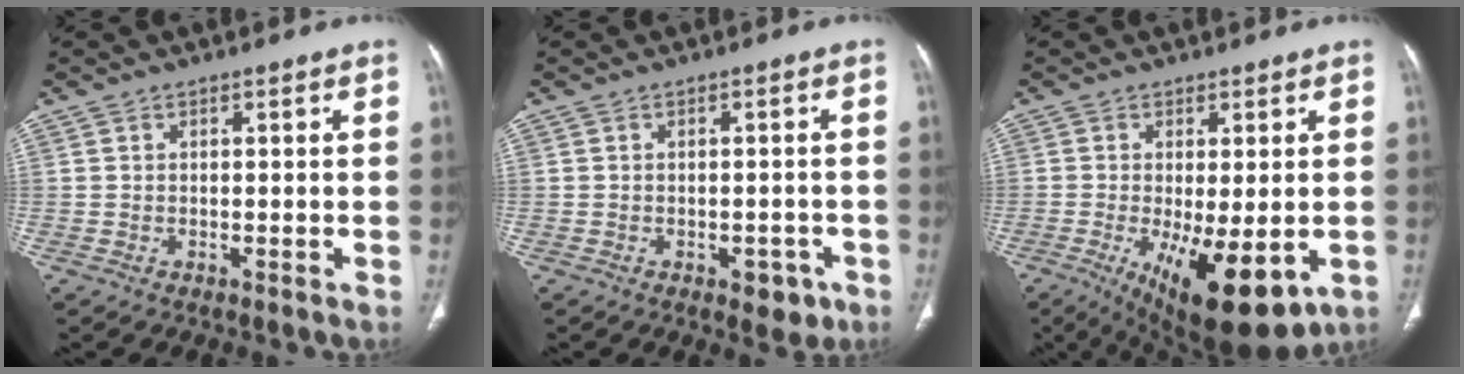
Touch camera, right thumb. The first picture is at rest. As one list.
[{"total": 4.2, "force": [-2.0, 2.5, 2.7], "torque": [-0.015, 0.010, -0.020]}, {"total": 15.2, "force": [-4.8, 5.7, 13.2], "torque": [-0.190, -0.024, -0.055]}]